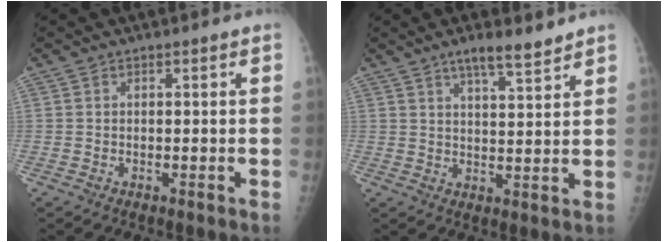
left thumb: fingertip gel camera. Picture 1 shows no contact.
{"total": 6.3, "force": [4.8, 1.1, 3.9], "torque": [-0.057, -0.030, 0.078]}